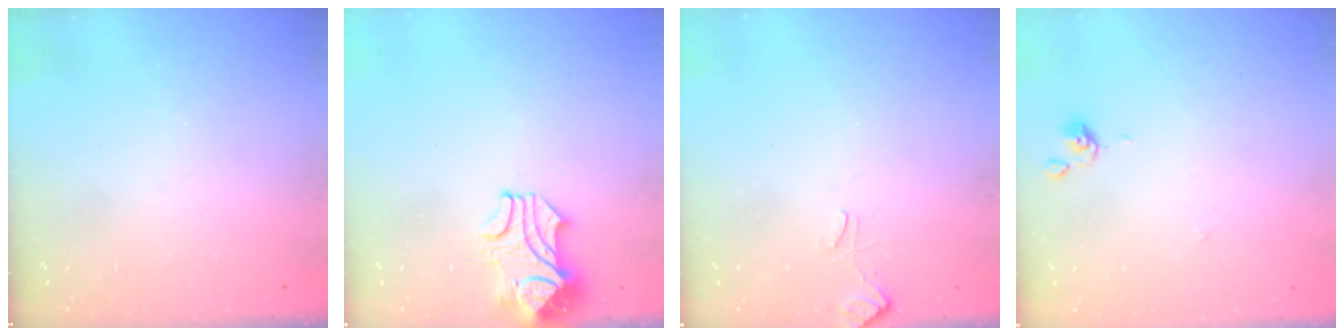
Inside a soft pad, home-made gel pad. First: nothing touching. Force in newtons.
{"total": 2.3, "press": 2.1, "slide": 1.0}
{"total": 2.6, "press": 2.5, "slide": 0.8}
{"total": 0.0}